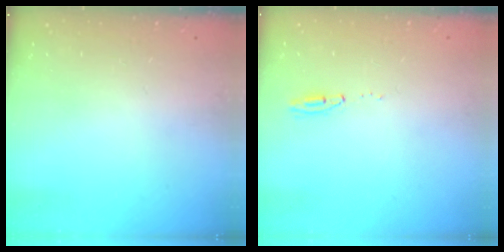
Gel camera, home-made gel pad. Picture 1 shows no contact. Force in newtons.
{"total": 11.2, "press": 5.8, "slide": 9.6}